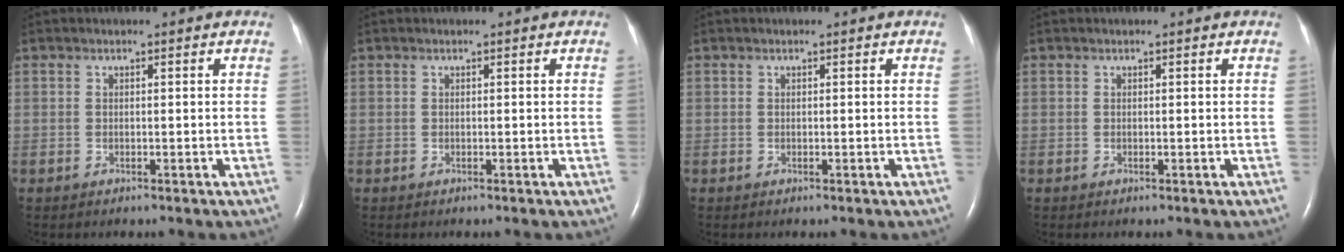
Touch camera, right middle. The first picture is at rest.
{"total": 0.0}
{"total": 0.0}
{"total": 0.0}